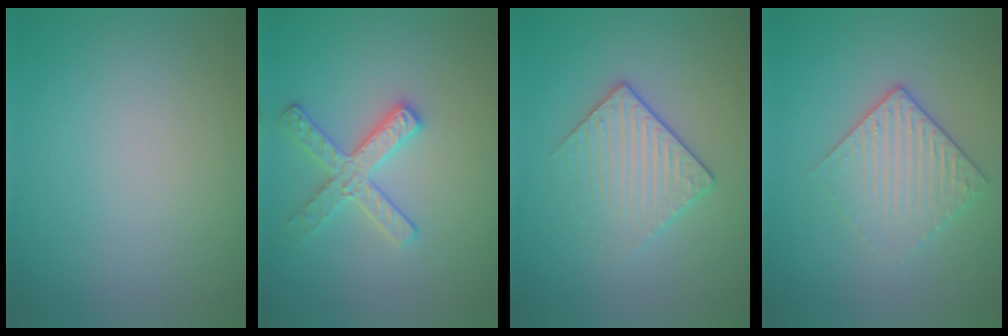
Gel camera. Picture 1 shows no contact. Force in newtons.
{"total": 2.9, "press": 2.8, "slide": 0.6}
{"total": 3.1, "press": 2.9, "slide": 1.2}
{"total": 3.1, "press": 2.8, "slide": 1.3}